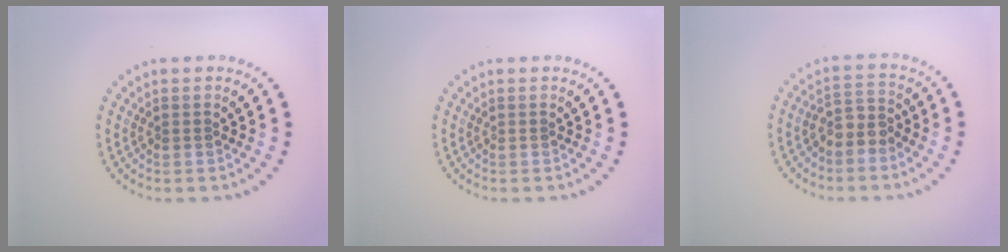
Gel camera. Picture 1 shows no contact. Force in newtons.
{"total": 0.0}
{"total": 2.3, "press": 1.9, "slide": 1.3}